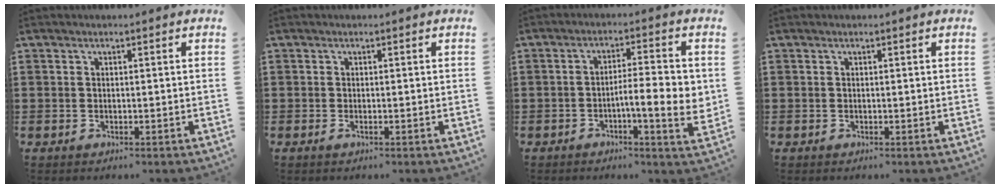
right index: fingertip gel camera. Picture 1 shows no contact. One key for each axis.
{"total": 0.5, "fx": -0.2, "fy": 0.0, "fz": 0.5, "tx": -0.009, "ty": -0.004, "tz": -0.003}
{"total": 7.8, "fx": -1.2, "fy": 1.8, "fz": 7.5, "tx": -0.110, "ty": -0.003, "tz": -0.023}
{"total": 0.0}